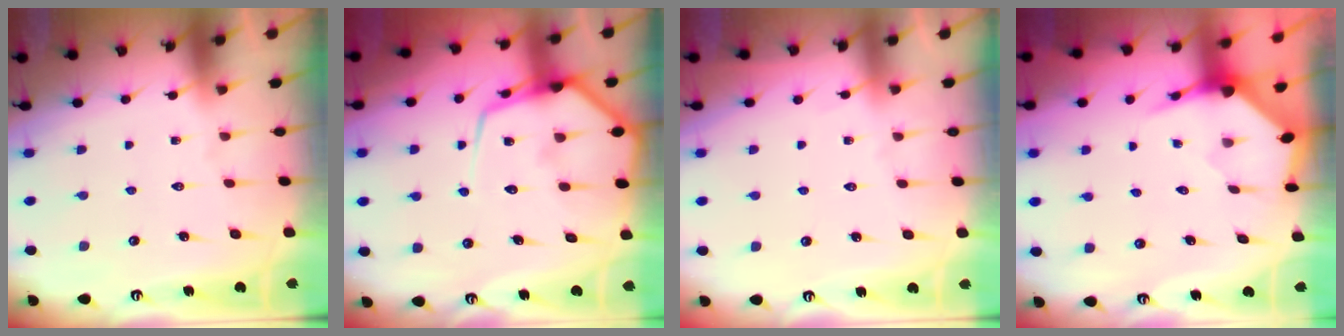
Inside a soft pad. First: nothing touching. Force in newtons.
{"total": 12.8, "press": 12.7, "slide": 1.2}
{"total": 2.6, "press": 2.6, "slide": 0.4}
{"total": 3.6, "press": 3.6, "slide": 0.4}